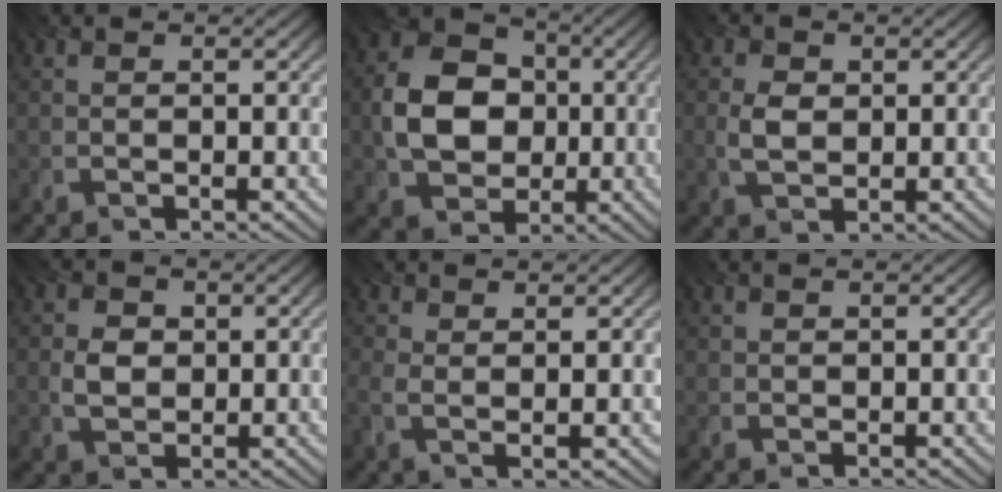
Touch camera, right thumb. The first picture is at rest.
{"total": 9.9, "force": [-0.3, 8.1, 5.8], "torque": [-0.130, 0.004, -0.013]}
{"total": 3.1, "force": [0.3, 2.2, 2.1], "torque": [-0.053, 0.001, 0.004]}
{"total": 3.2, "force": [0.2, 2.6, 1.8], "torque": [-0.044, 0.000, -0.001]}
{"total": 2.1, "force": [0.7, 0.6, 1.8], "torque": [-0.040, 0.002, 0.012]}
{"total": 0.6, "force": [0.6, 0.2, -0.1], "torque": [0.001, 0.002, 0.013]}